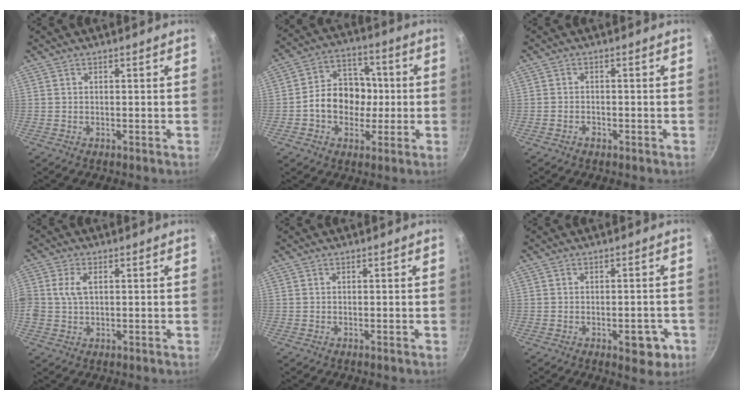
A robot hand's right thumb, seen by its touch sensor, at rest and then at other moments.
{"total": 12.2, "force": [-1.1, 9.8, 7.1], "torque": [-0.069, 0.025, -0.033]}
{"total": 1.4, "force": [-1.0, 0.9, 0.6], "torque": [-0.012, 0.011, -0.018]}
{"total": 5.1, "force": [0.9, 3.2, 3.9], "torque": [-0.076, 0.010, 0.015]}
{"total": 0.0}
{"total": 6.2, "force": [-2.4, 3.2, 4.7], "torque": [-0.030, 0.014, -0.025]}